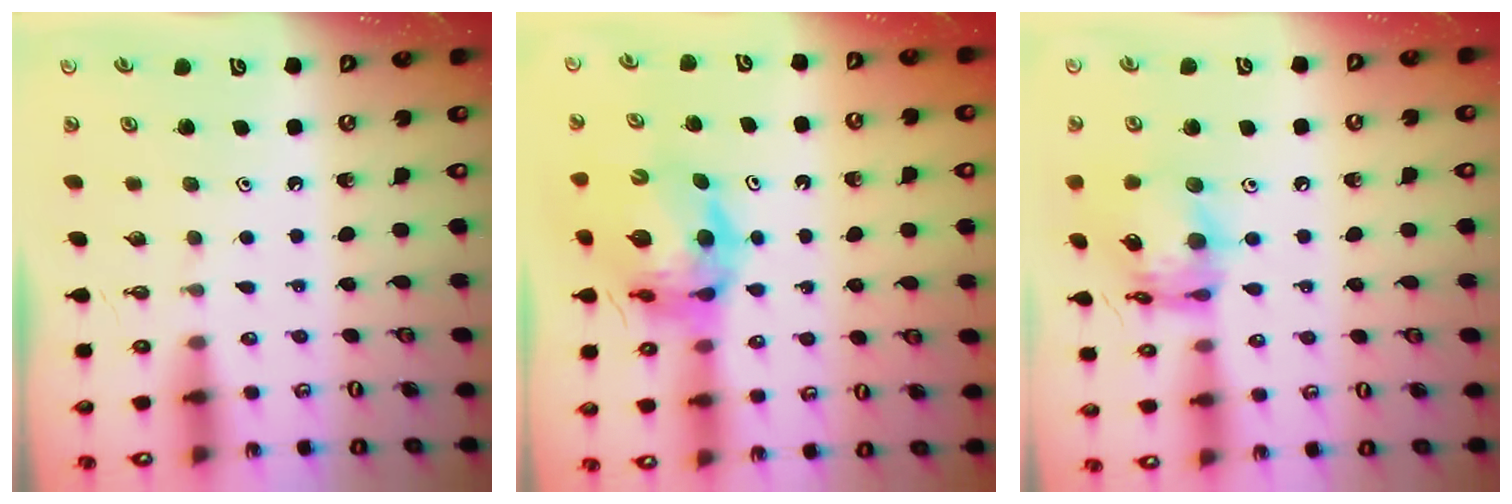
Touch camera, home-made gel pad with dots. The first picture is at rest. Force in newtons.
{"total": 13.5, "press": 13.4, "slide": 1.4}
{"total": 15.0, "press": 15.0, "slide": 1.4}